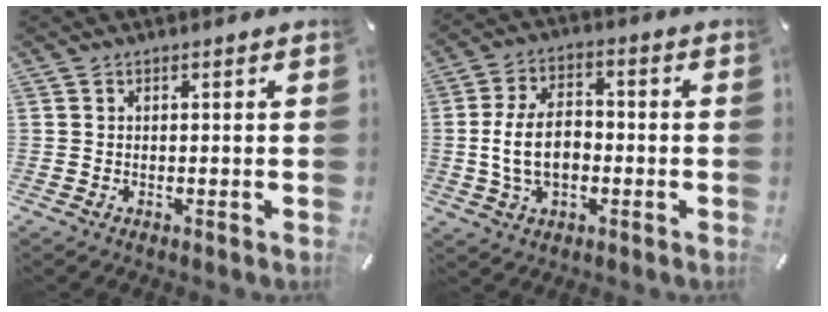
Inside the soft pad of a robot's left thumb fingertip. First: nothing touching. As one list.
[{"total": 11.1, "force": [-1.2, 7.2, 8.4], "torque": [-0.175, 0.016, -0.019]}]